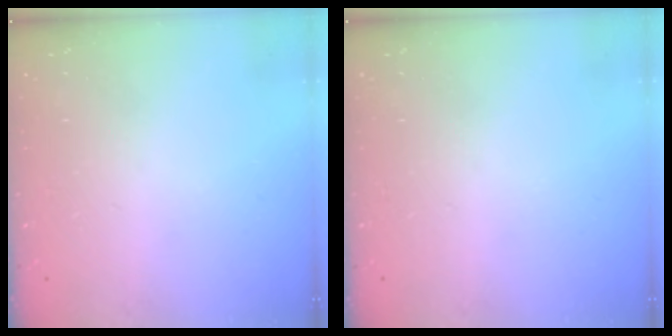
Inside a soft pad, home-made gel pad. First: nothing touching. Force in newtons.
{"total": 0.0}